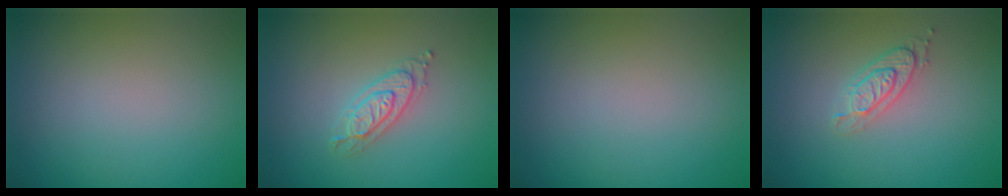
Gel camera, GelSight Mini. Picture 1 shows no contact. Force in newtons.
{"total": 2.1, "press": 2.1, "slide": 0.2}
{"total": 0.0}
{"total": 2.1, "press": 2.1, "slide": 0.4}